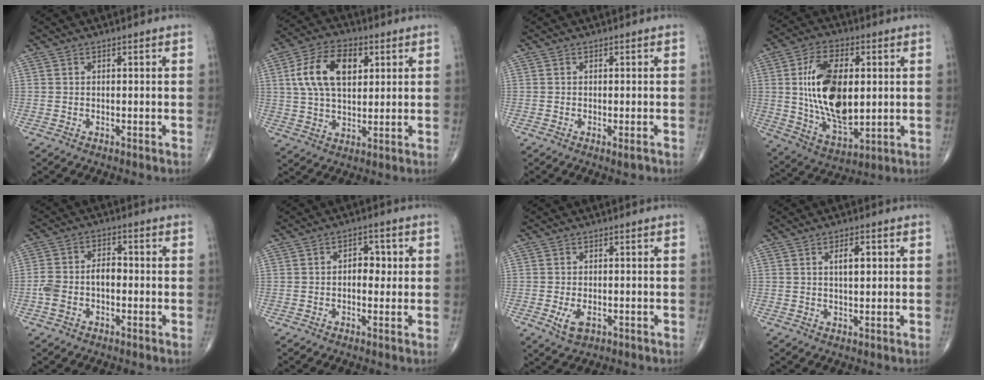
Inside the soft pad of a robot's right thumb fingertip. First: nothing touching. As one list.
[{"total": 13.2, "force": [3.7, 7.8, 10.0], "torque": [-0.170, 0.005, 0.065]}, {"total": 1.3, "force": [-0.6, 0.3, 1.1], "torque": [-0.017, -0.004, -0.009]}, {"total": 18.8, "force": [1.9, 10.1, 15.7], "torque": [-0.272, -0.013, 0.043]}, {"total": 6.8, "force": [-1.3, 4.2, 5.2], "torque": [-0.111, 0.032, -0.026]}, {"total": 4.2, "force": [0.3, 2.8, 3.1], "torque": [-0.022, 0.006, 0.000]}, {"total": 4.0, "force": [-1.3, 2.3, 3.0], "torque": [-0.054, -0.003, -0.015]}, {"total": 3.8, "force": [1.1, 1.6, 3.2], "torque": [-0.049, -0.004, 0.017]}]